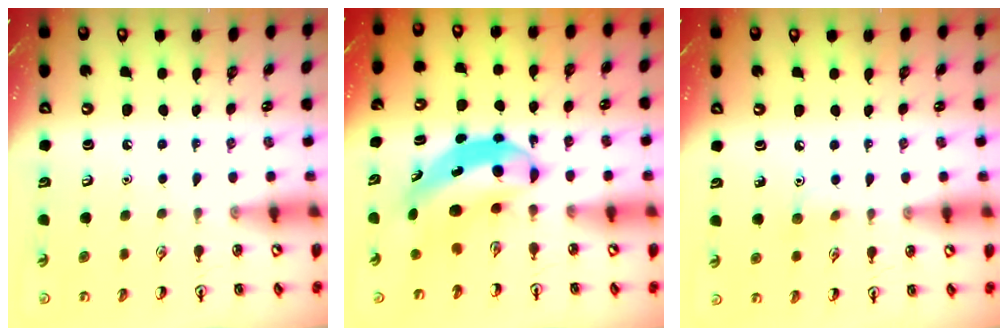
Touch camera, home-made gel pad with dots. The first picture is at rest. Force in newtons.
{"total": 7.2, "press": 7.0, "slide": 1.9}
{"total": 5.1, "press": 4.8, "slide": 1.6}